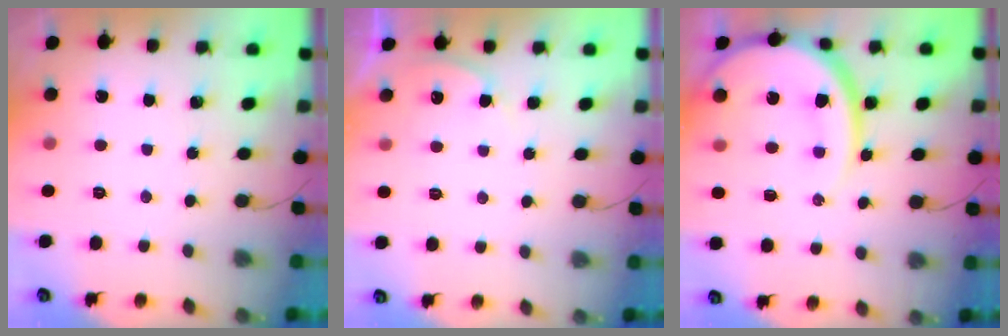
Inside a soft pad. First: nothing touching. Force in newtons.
{"total": 5.0, "press": 4.6, "slide": 1.8}
{"total": 18.4, "press": 18.2, "slide": 2.9}